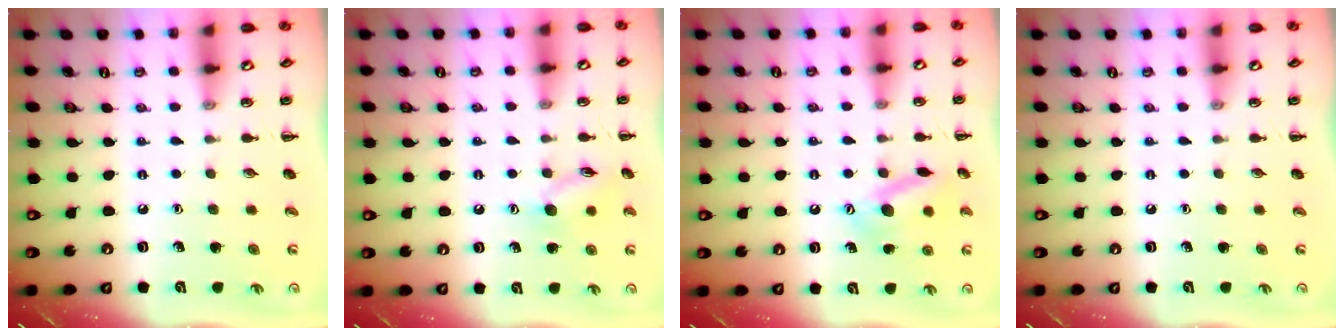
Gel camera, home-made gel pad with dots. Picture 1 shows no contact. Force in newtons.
{"total": 9.6, "press": 9.6, "slide": 0.6}
{"total": 13.7, "press": 13.7, "slide": 1.0}
{"total": 0.0}